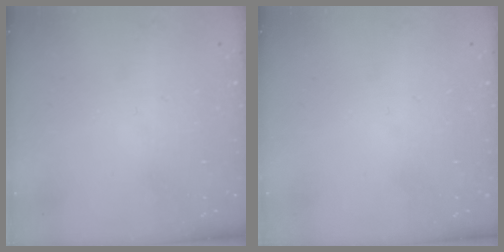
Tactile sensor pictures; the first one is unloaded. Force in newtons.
{"total": 0.0}